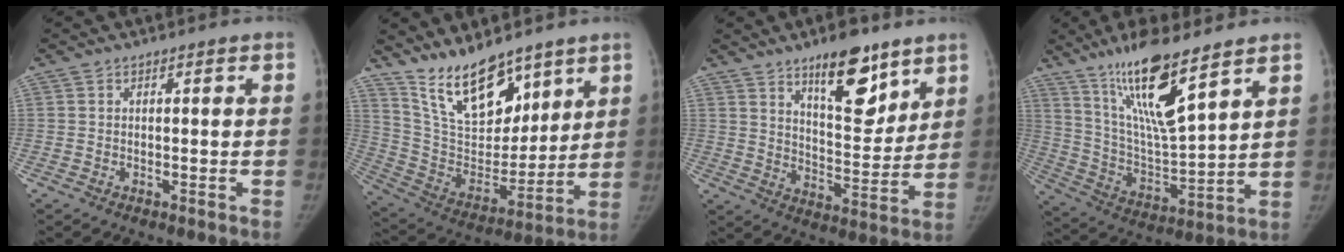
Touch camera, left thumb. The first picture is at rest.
{"total": 17.1, "force": [12.4, 7.7, 8.8], "torque": [-0.103, -0.079, 0.238]}
{"total": 14.5, "force": [9.4, 5.7, 9.5], "torque": [-0.103, -0.065, 0.153]}
{"total": 18.7, "force": [11.6, 2.9, 14.3], "torque": [-0.257, -0.062, 0.225]}